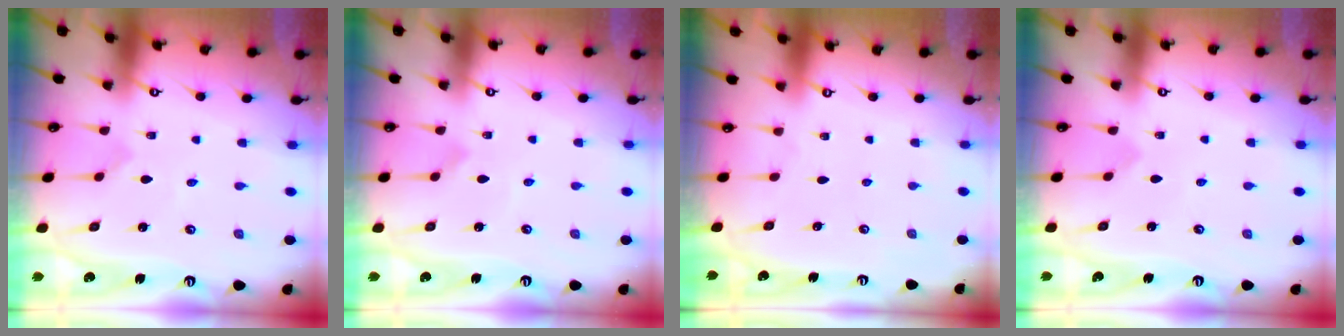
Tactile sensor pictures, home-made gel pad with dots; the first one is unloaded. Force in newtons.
{"total": 2.9, "press": 2.9, "slide": 0.2}
{"total": 0.0}
{"total": 3.2, "press": 3.2, "slide": 0.2}